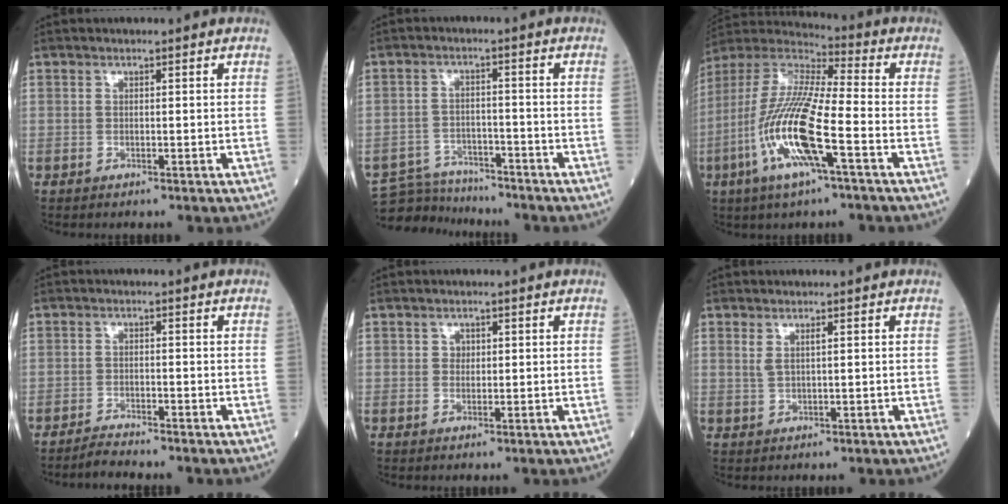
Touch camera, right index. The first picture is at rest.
{"total": 7.0, "force": [-6.8, 1.4, -0.6], "torque": [0.005, 0.007, -0.121]}
{"total": 16.9, "force": [-5.7, 2.0, 15.8], "torque": [-0.336, -0.014, -0.114]}
{"total": 2.4, "force": [-2.3, -0.5, 0.3], "torque": [-0.009, -0.012, -0.045]}
{"total": 1.1, "force": [0.2, 0.9, 0.4], "torque": [-0.002, 0.001, 0.001]}
{"total": 1.5, "force": [0.7, 0.2, 1.4], "torque": [-0.036, 0.004, 0.016]}